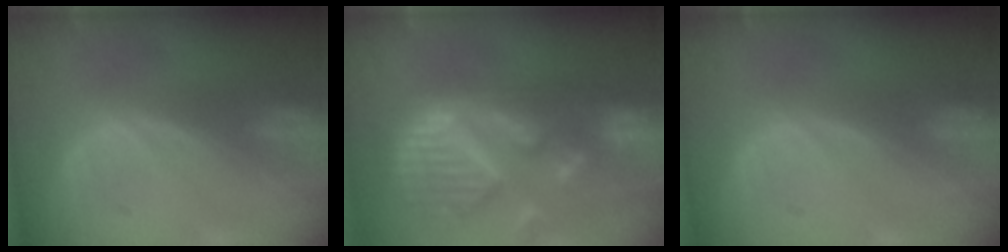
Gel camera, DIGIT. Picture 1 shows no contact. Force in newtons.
{"total": 13.7, "press": 11.6, "slide": 7.3}
{"total": 0.0}